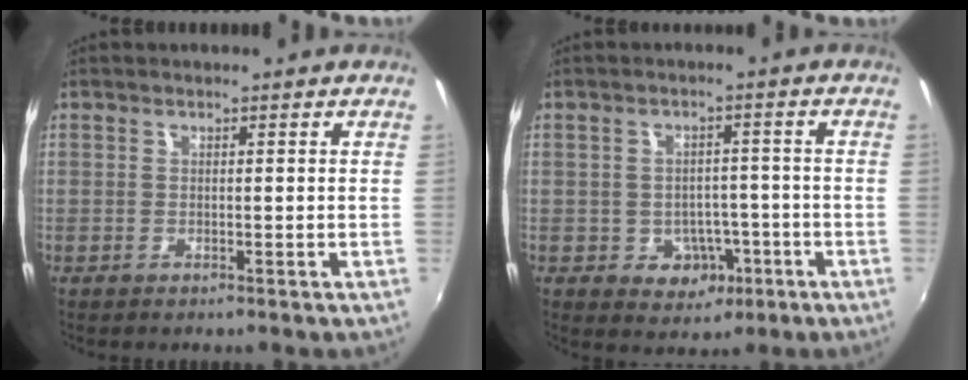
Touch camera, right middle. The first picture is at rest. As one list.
[{"total": 6.3, "force": [-2.3, 5.3, 2.6], "torque": [-0.054, 0.009, -0.016]}]